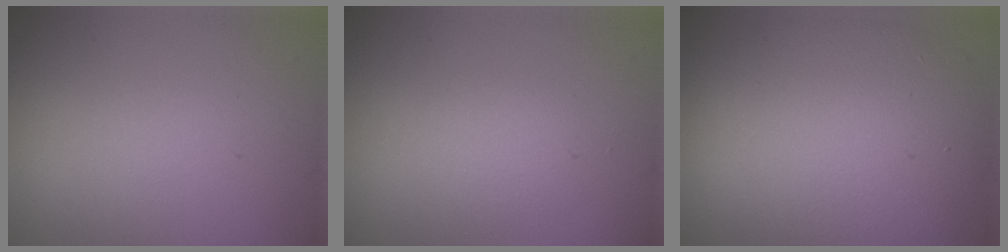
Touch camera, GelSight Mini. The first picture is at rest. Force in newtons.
{"total": 1.5, "press": 1.5, "slide": 0.1}
{"total": 10.9, "press": 10.9, "slide": 0.6}